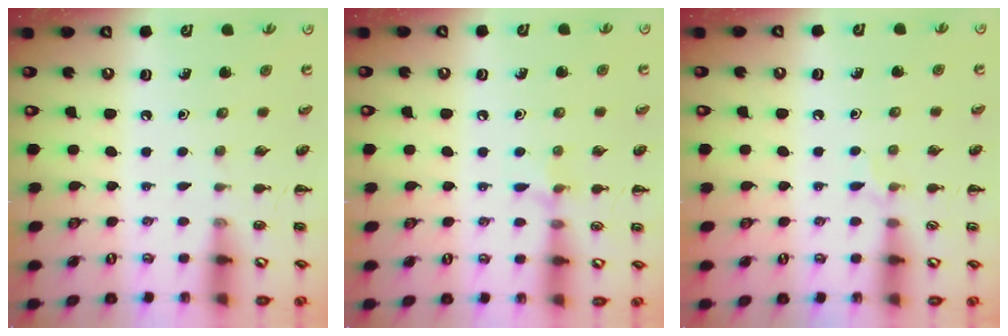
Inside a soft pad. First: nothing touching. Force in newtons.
{"total": 5.6, "press": 5.4, "slide": 1.5}
{"total": 4.9, "press": 4.6, "slide": 1.6}